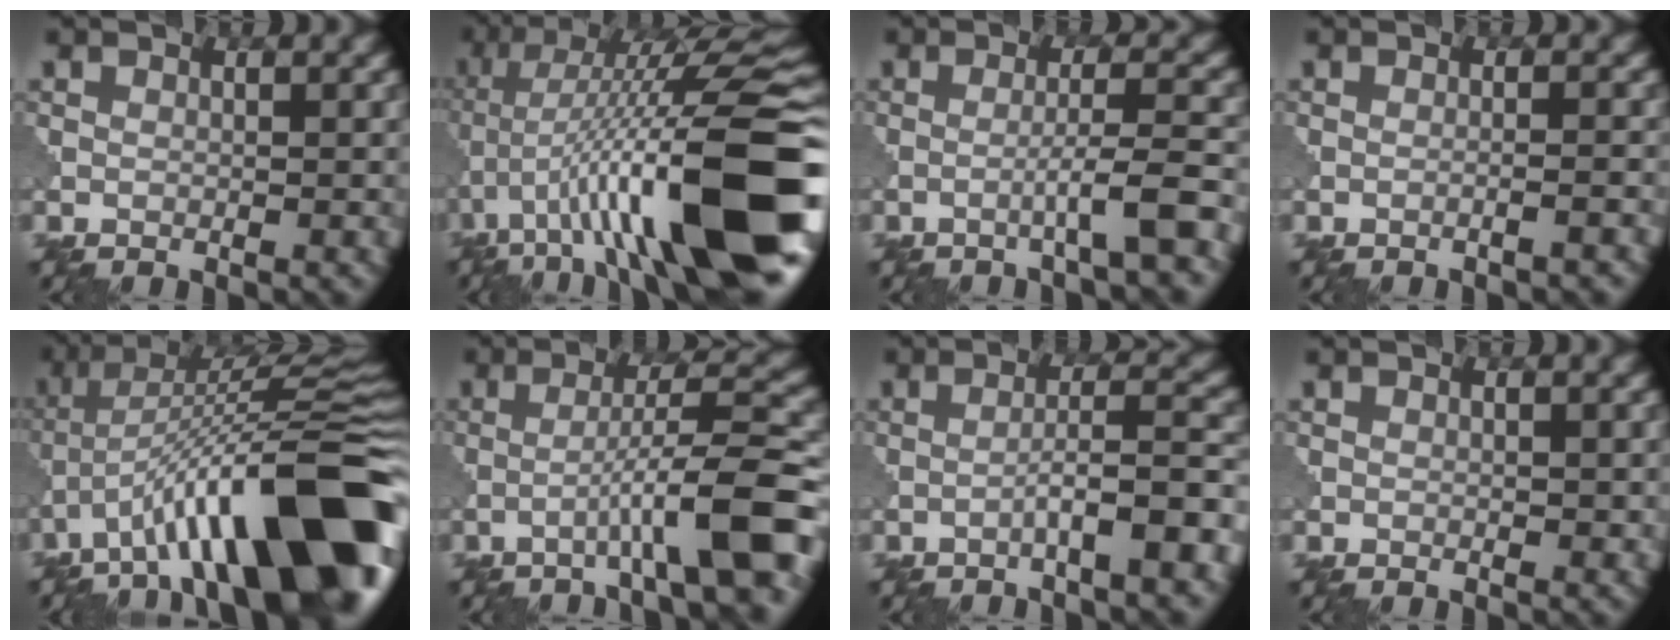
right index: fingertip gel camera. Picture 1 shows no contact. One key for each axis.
{"total": 16.2, "fx": -4.9, "fy": 3.7, "fz": 15.0, "tx": -0.239, "ty": 0.033, "tz": -0.065}
{"total": 3.5, "fx": -1.7, "fy": 0.2, "fz": 3.0, "tx": -0.040, "ty": 0.017, "tz": -0.039}
{"total": 1.2, "fx": -0.7, "fy": 0.3, "fz": 0.9, "tx": -0.001, "ty": 0.009, "tz": -0.024}
{"total": 15.8, "fx": -7.5, "fy": 4.3, "fz": 13.2, "tx": -0.187, "ty": 0.038, "tz": -0.118}
{"total": 7.1, "fx": -3.2, "fy": 0.6, "fz": 6.3, "tx": -0.091, "ty": 0.026, "tz": -0.057}
{"total": 4.4, "fx": -1.9, "fy": 0.4, "fz": 3.9, "tx": -0.055, "ty": 0.021, "tz": -0.036}
{"total": 0.0}